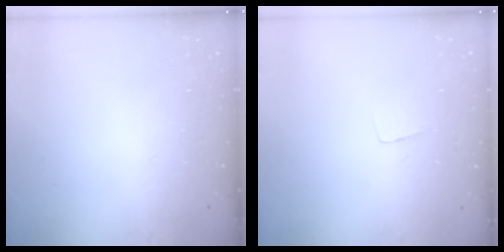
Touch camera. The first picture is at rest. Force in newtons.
{"total": 3.5, "press": 3.5, "slide": 0.2}